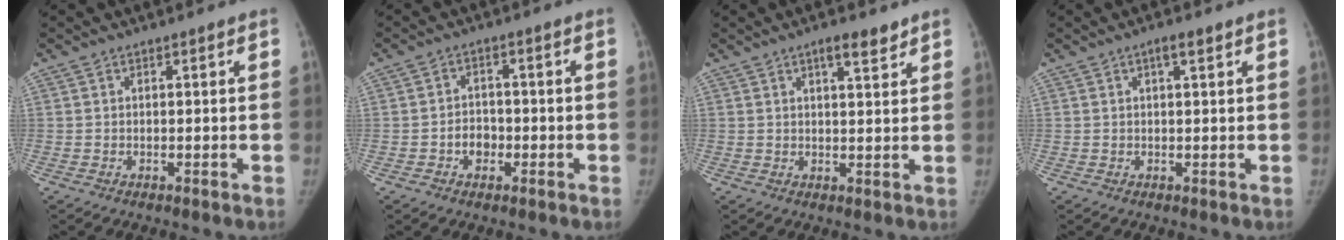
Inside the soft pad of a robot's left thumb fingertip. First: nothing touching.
{"total": 3.8, "force": [-1.2, 3.0, 1.9], "torque": [-0.012, 0.011, -0.024]}
{"total": 4.2, "force": [2.9, 1.2, 2.8], "torque": [-0.030, -0.018, 0.043]}
{"total": 2.1, "force": [1.1, 0.6, 1.7], "torque": [-0.023, 0.001, 0.016]}